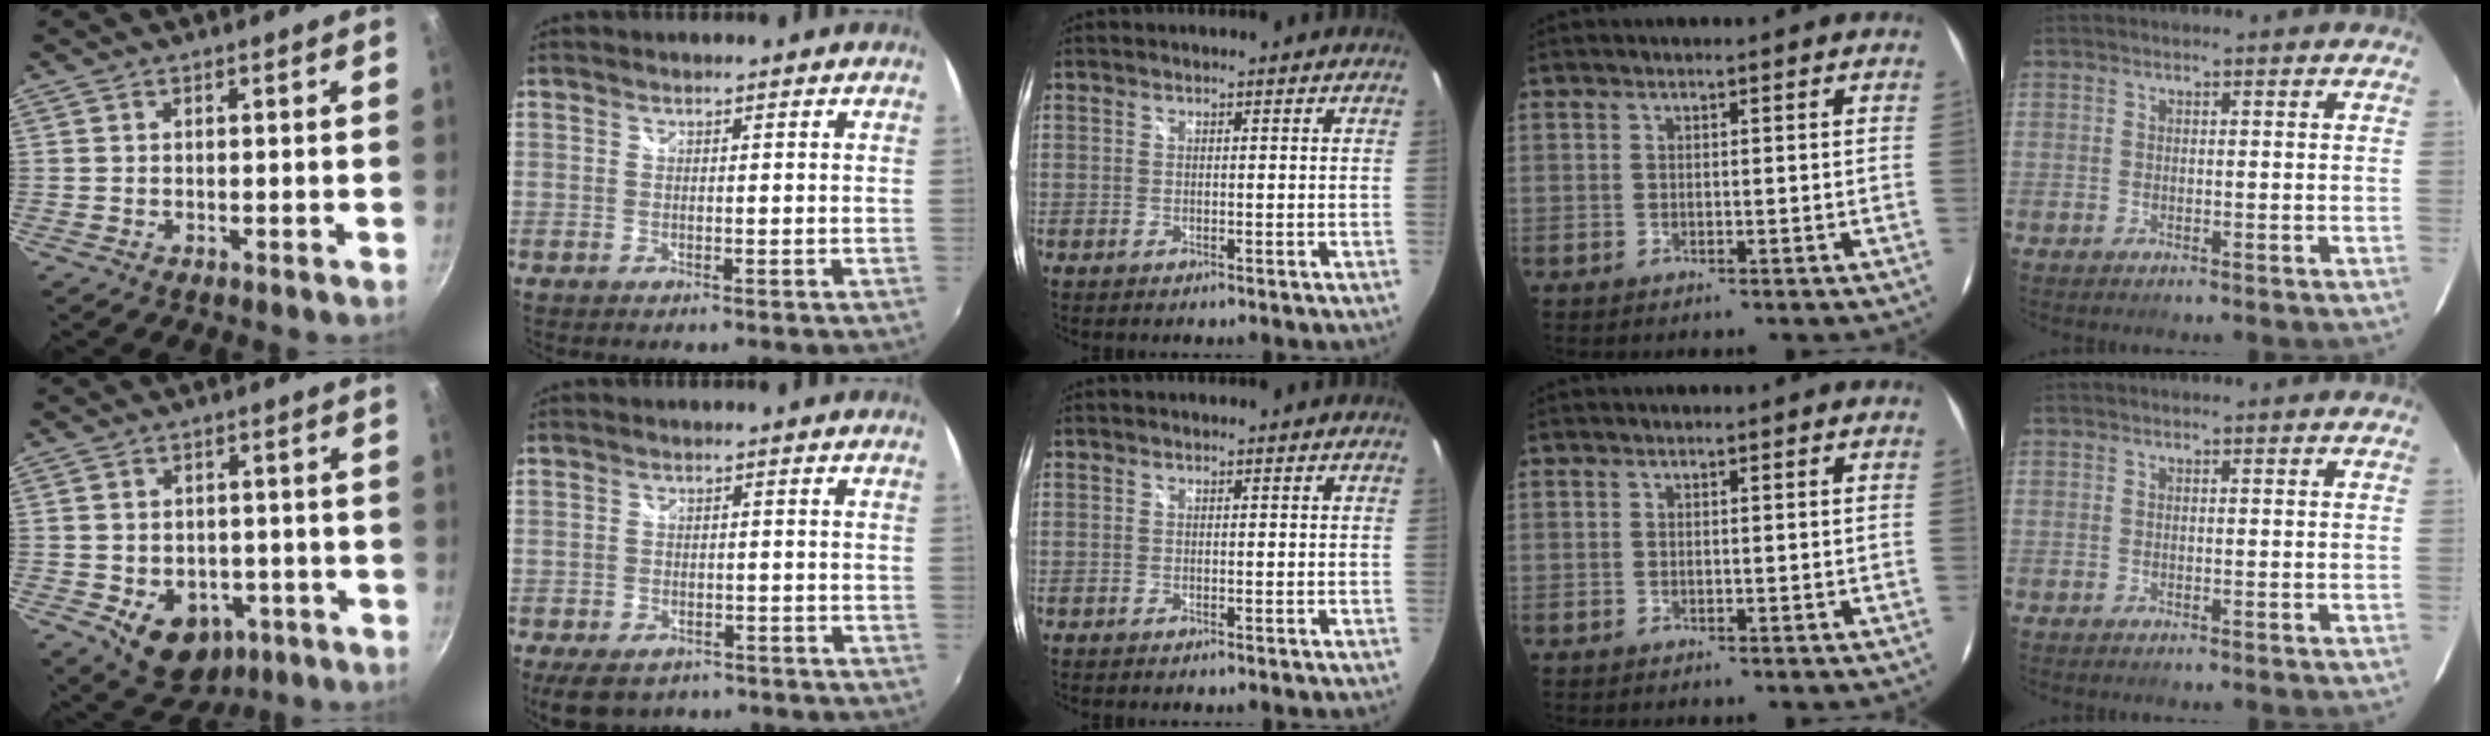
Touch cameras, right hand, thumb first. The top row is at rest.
{"thumb": {"total": 11.9, "force": [-4.3, 8.9, 6.7], "torque": [-0.064, 0.016, -0.047]}, "index": {"total": 8.6, "force": [-6.0, 4.8, 3.7], "torque": [-0.085, -0.010, -0.085]}}